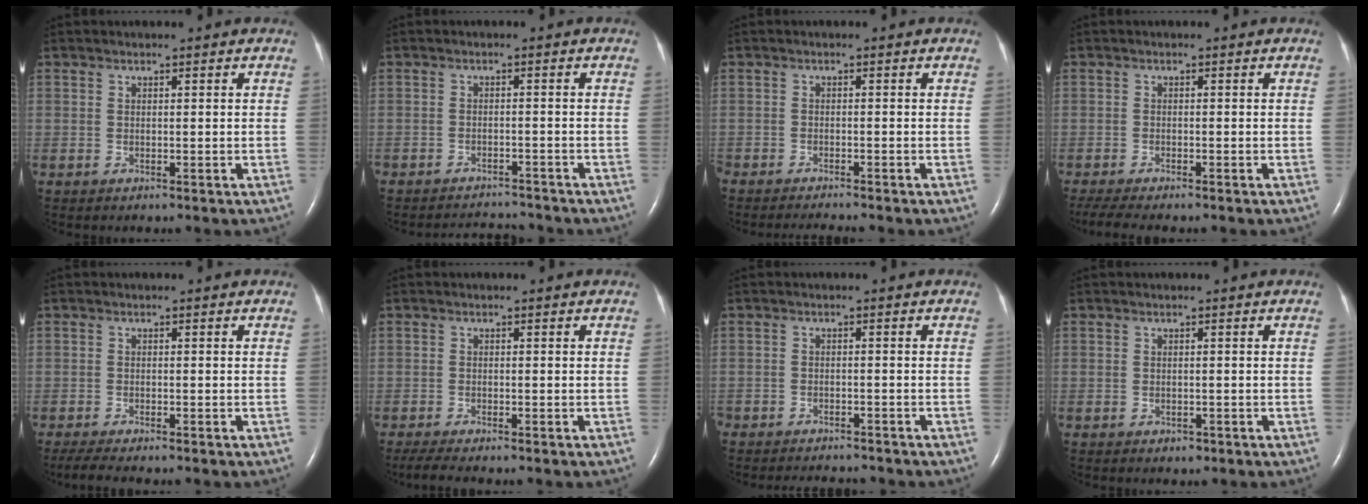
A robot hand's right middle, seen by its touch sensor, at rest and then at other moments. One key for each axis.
{"total": 4.5, "fx": -4.5, "fy": 0.3, "fz": -0.4, "tx": 0.002, "ty": -0.001, "tz": -0.068}
{"total": 3.5, "fx": -3.4, "fy": -0.4, "fz": 1.1, "tx": -0.016, "ty": -0.012, "tz": -0.052}
{"total": 6.2, "fx": -5.2, "fy": 0.6, "fz": 3.3, "tx": -0.058, "ty": -0.012, "tz": -0.086}
{"total": 4.0, "fx": -3.3, "fy": 0.2, "fz": 2.1, "tx": -0.042, "ty": -0.012, "tz": -0.053}
{"total": 3.6, "fx": -3.0, "fy": 0.1, "fz": 2.0, "tx": -0.039, "ty": -0.011, "tz": -0.050}
{"total": 5.7, "fx": -5.4, "fy": 1.3, "fz": 1.3, "tx": -0.015, "ty": -0.005, "tz": -0.072}
{"total": 0.7, "fx": -0.4, "fy": 0.5, "fz": 0.3, "tx": -0.008, "ty": 0.000, "tz": -0.003}